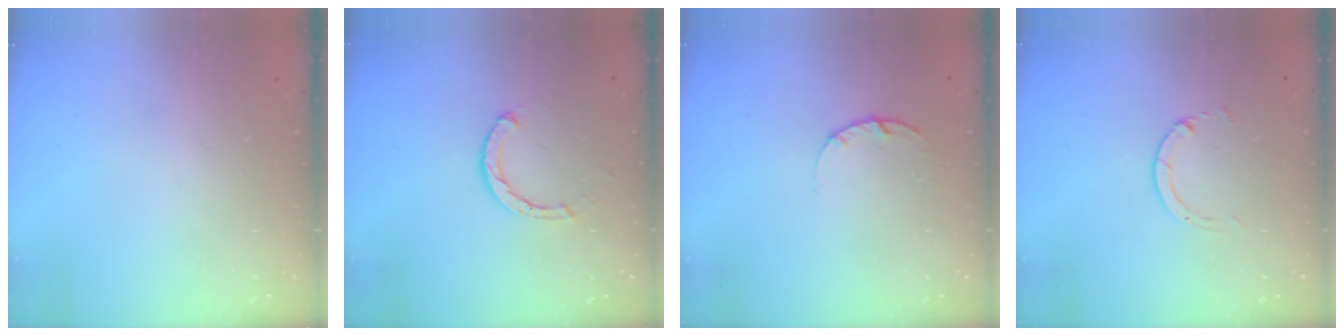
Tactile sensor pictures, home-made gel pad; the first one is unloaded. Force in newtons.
{"total": 2.1, "press": 2.1, "slide": 0.1}
{"total": 3.6, "press": 3.5, "slide": 0.5}
{"total": 1.3, "press": 1.3, "slide": 0.2}